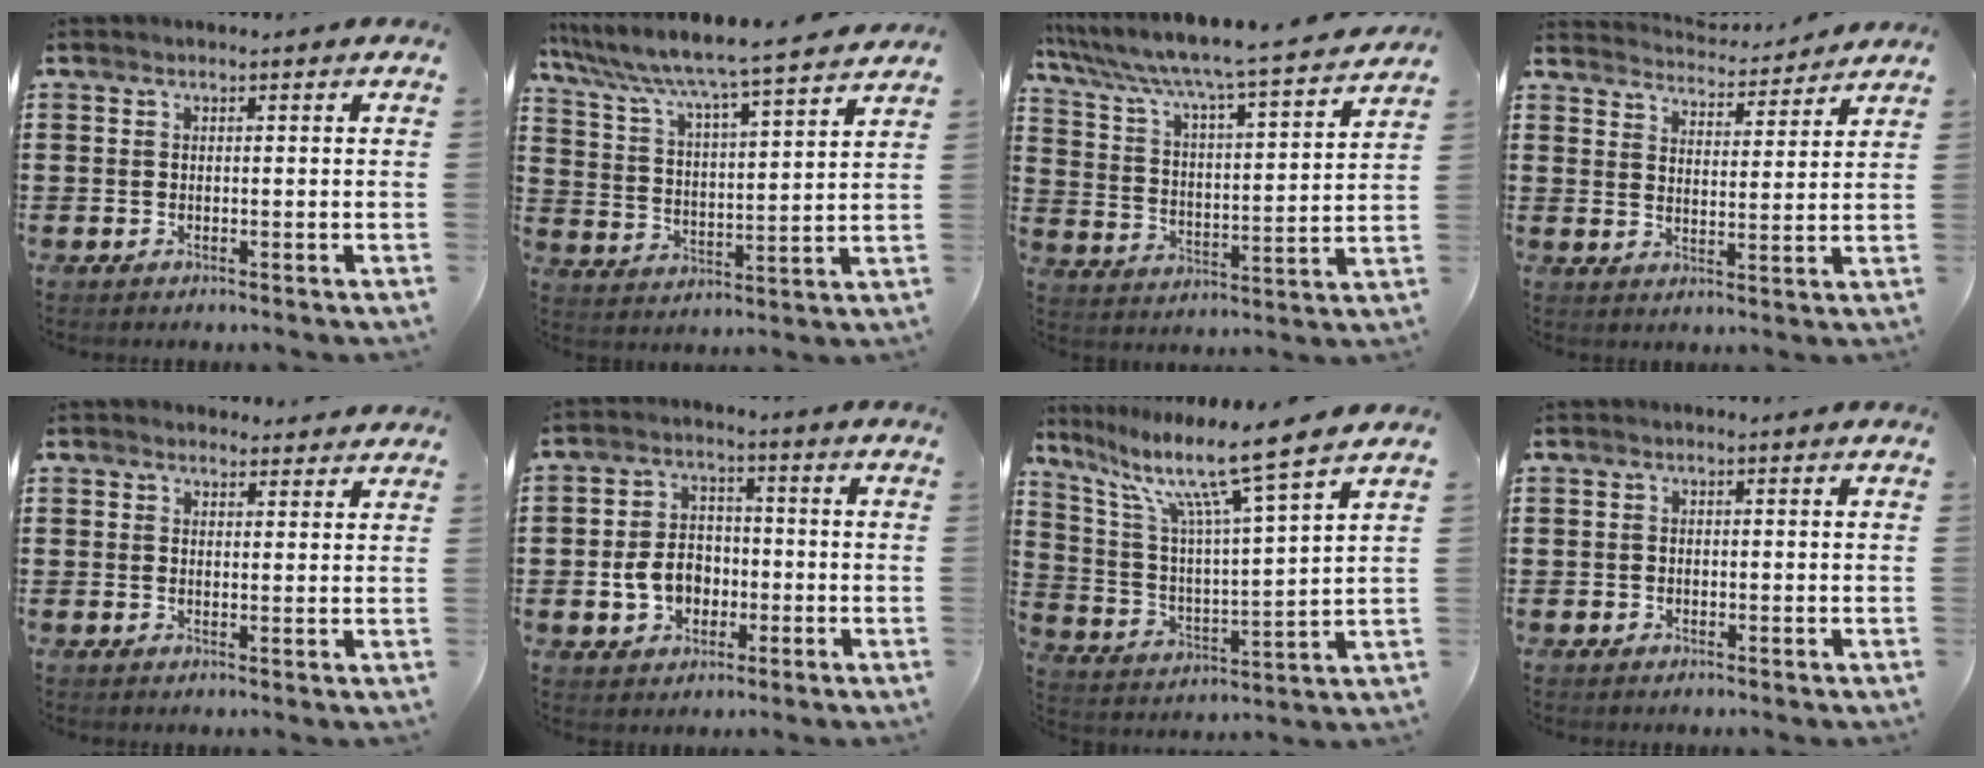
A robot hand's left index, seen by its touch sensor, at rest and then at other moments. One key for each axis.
{"total": 5.0, "fx": 4.5, "fy": -0.6, "fz": 2.0, "tx": -0.064, "ty": -0.047, "tz": 0.064}
{"total": 5.3, "fx": 4.7, "fy": -0.3, "fz": 2.5, "tx": -0.074, "ty": -0.049, "tz": 0.066}
{"total": 4.0, "fx": 4.0, "fy": -0.2, "fz": 0.2, "tx": -0.024, "ty": -0.029, "tz": 0.066}
{"total": 2.0, "fx": 1.9, "fy": 0.7, "fz": 0.0, "tx": -0.006, "ty": 0.000, "tz": 0.037}
{"total": 6.6, "fx": -1.7, "fy": 5.2, "fz": 3.7, "tx": -0.081, "ty": 0.007, "tz": -0.035}
{"total": 11.2, "fx": 8.4, "fy": -0.2, "fz": 7.3, "tx": -0.166, "ty": -0.056, "tz": 0.130}
{"total": 0.7, "fx": -0.3, "fy": 0.6, "fz": 0.1, "tx": -0.005, "ty": 0.002, "tz": -0.007}